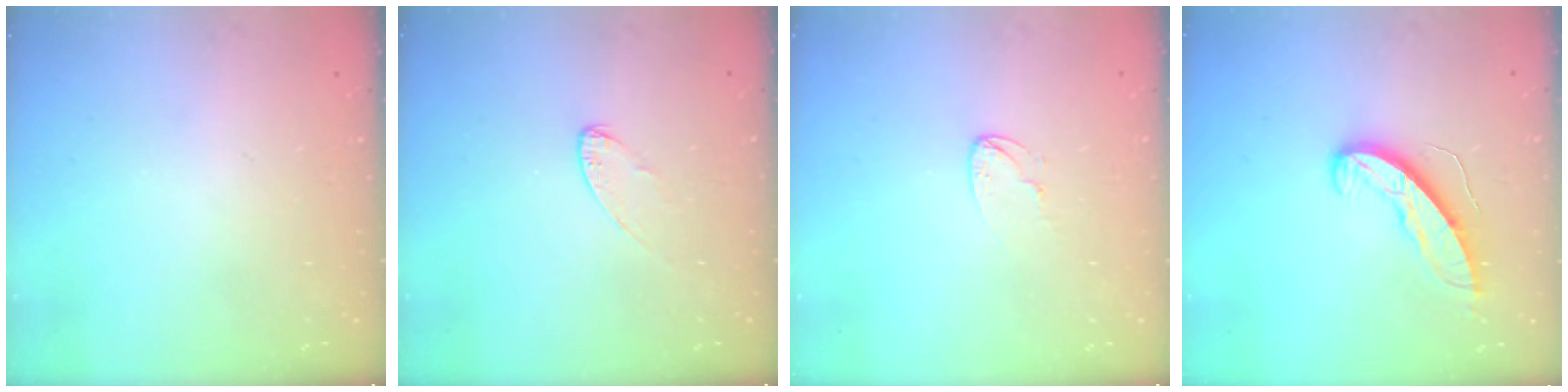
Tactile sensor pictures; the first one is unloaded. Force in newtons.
{"total": 3.9, "press": 3.9, "slide": 0.4}
{"total": 4.2, "press": 4.2, "slide": 0.4}
{"total": 10.5, "press": 10.5, "slide": 0.5}